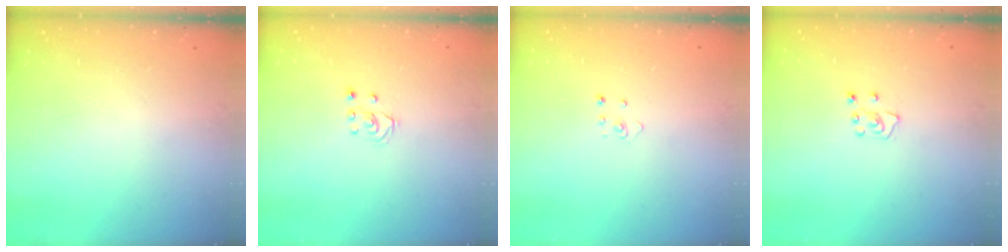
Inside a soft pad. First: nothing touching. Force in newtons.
{"total": 2.5, "press": 2.5, "slide": 0.2}
{"total": 2.2, "press": 2.2, "slide": 0.2}
{"total": 5.0, "press": 5.0, "slide": 0.5}